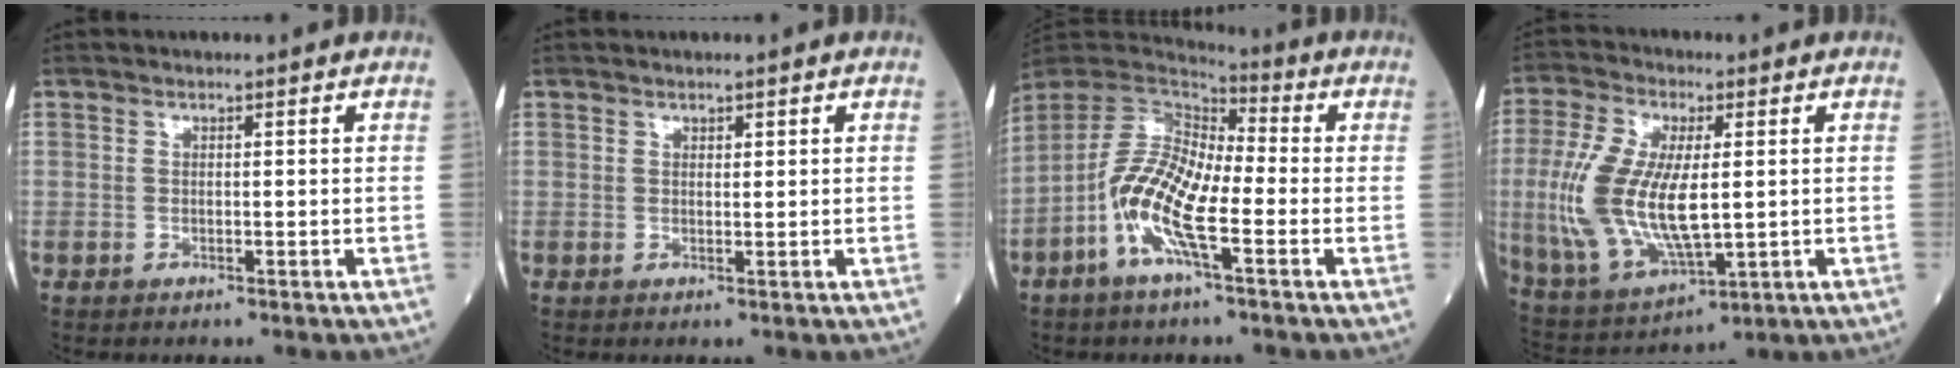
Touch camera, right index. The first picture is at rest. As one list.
[{"total": 0.8, "force": [0.6, 0.4, 0.4], "torque": [-0.004, -0.002, 0.008]}, {"total": 12.5, "force": [-3.7, 3.2, 11.5], "torque": [-0.239, 0.005, -0.080]}, {"total": 15.8, "force": [0.1, 6.3, 14.5], "torque": [-0.319, -0.008, 0.014]}]